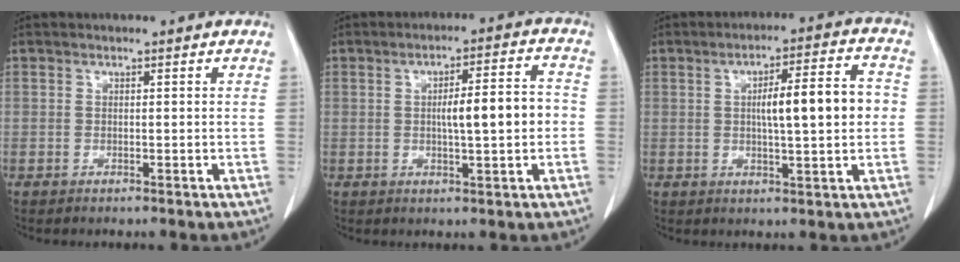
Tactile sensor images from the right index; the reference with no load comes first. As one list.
[{"total": 8.0, "force": [-0.3, 1.1, 7.9], "torque": [-0.118, 0.015, -0.002]}, {"total": 10.0, "force": [0.5, 1.5, 9.9], "torque": [-0.147, 0.020, 0.010]}]